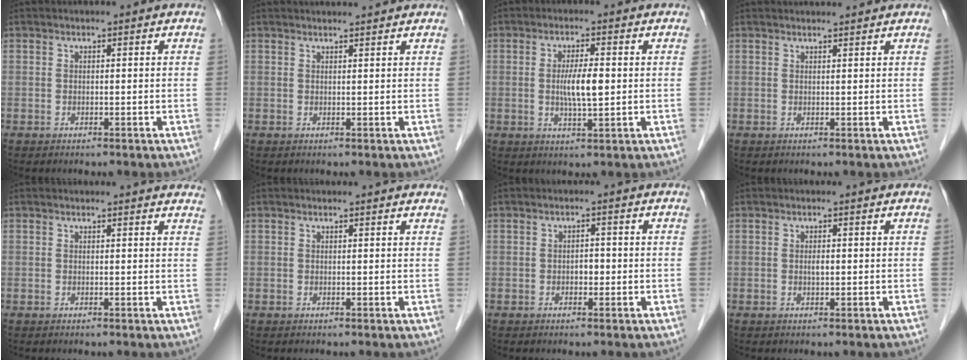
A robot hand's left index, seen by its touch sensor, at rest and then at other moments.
{"total": 4.4, "force": [4.2, -0.1, 1.1], "torque": [-0.014, 0.020, 0.048]}
{"total": 5.0, "force": [0.1, 0.8, 4.9], "torque": [-0.094, -0.001, 0.001]}
{"total": 3.7, "force": [3.6, -0.2, 0.9], "torque": [-0.011, 0.019, 0.043]}
{"total": 5.6, "force": [5.4, 0.6, 1.3], "torque": [-0.007, -0.002, 0.034]}
{"total": 3.0, "force": [2.9, 0.3, 0.8], "torque": [-0.014, 0.007, 0.020]}
{"total": 1.6, "force": [-0.4, 1.0, 1.2], "torque": [-0.015, 0.004, -0.006]}
{"total": 0.9, "force": [0.0, 0.3, 0.8], "torque": [-0.015, 0.000, 0.001]}